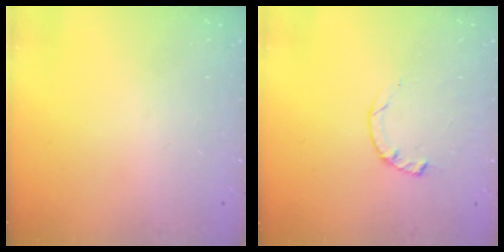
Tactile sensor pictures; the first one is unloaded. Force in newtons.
{"total": 2.3, "press": 2.3, "slide": 0.4}